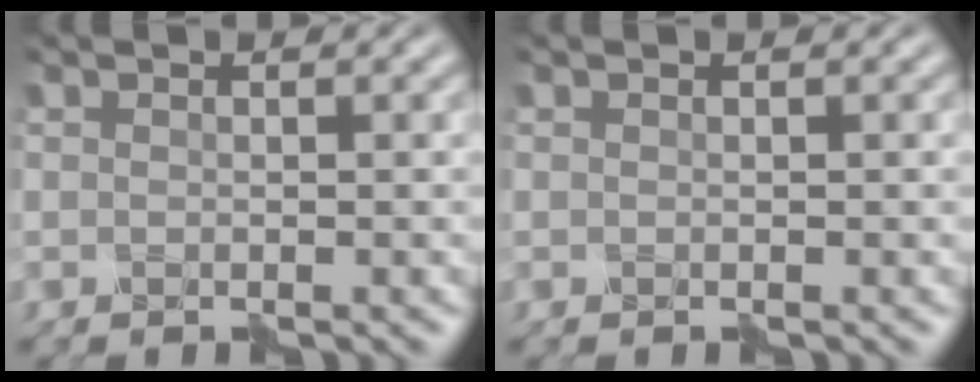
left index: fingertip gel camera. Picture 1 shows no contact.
{"total": 0.0}